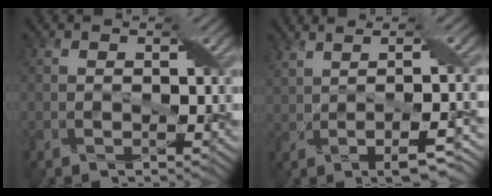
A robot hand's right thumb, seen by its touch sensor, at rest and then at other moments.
{"total": 9.5, "force": [0.7, 2.8, 9.1], "torque": [-0.125, 0.025, 0.018]}